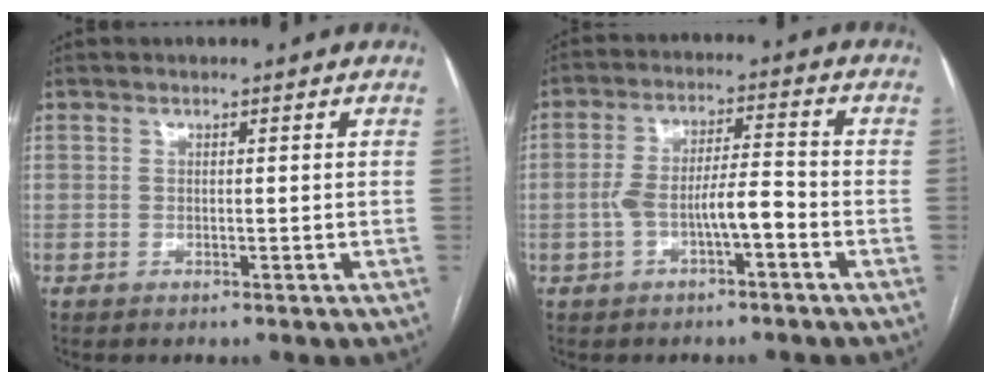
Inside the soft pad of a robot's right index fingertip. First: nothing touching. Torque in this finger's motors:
{"motor_torque": [0.22, -0.11, 0.53, 0.11]}